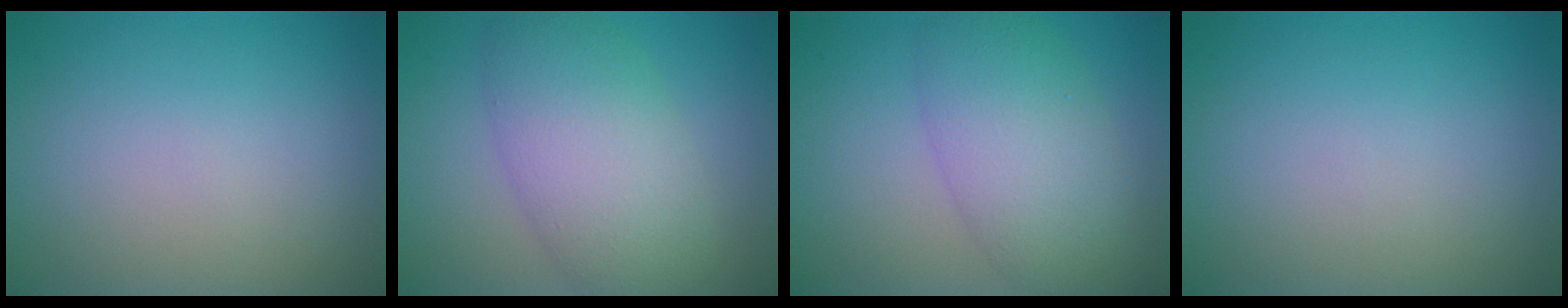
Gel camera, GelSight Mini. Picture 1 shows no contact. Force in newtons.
{"total": 8.9, "press": 8.9, "slide": 0.1}
{"total": 6.3, "press": 6.3, "slide": 0.4}
{"total": 0.0}